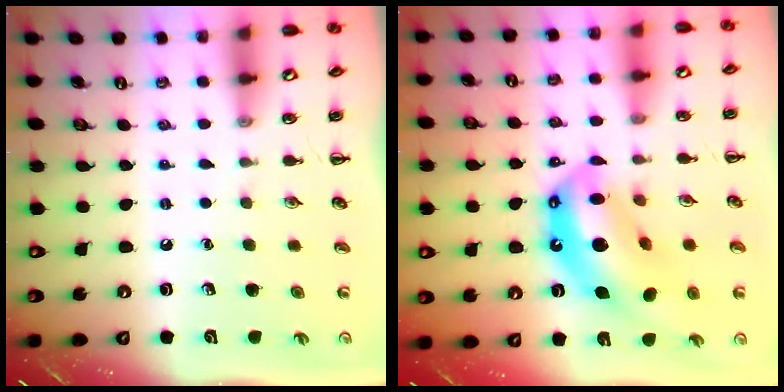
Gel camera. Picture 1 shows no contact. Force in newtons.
{"total": 16.4, "press": 15.7, "slide": 4.7}